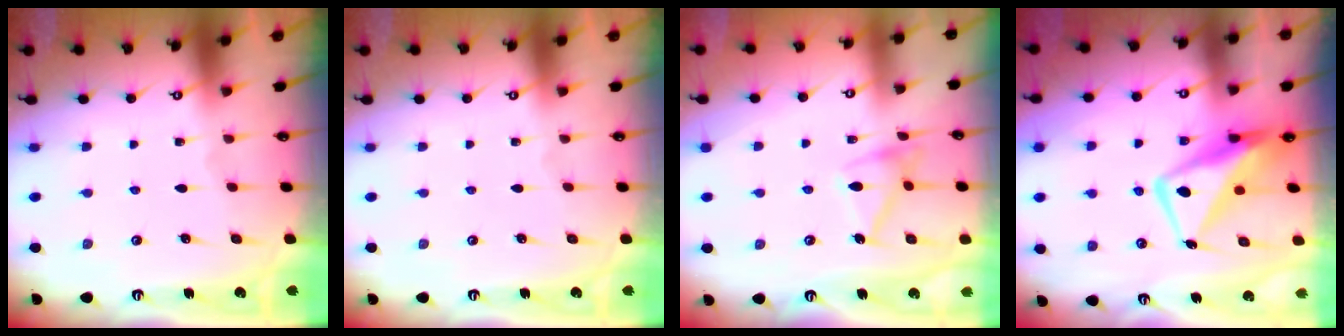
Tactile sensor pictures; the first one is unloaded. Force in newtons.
{"total": 0.0}
{"total": 13.9, "press": 13.9, "slide": 0.5}
{"total": 12.6, "press": 12.5, "slide": 1.2}